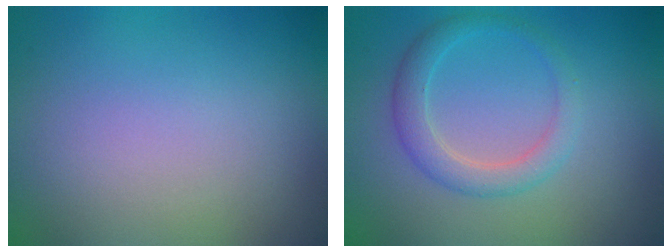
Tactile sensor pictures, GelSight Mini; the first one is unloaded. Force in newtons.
{"total": 2.7, "press": 2.7, "slide": 0.1}